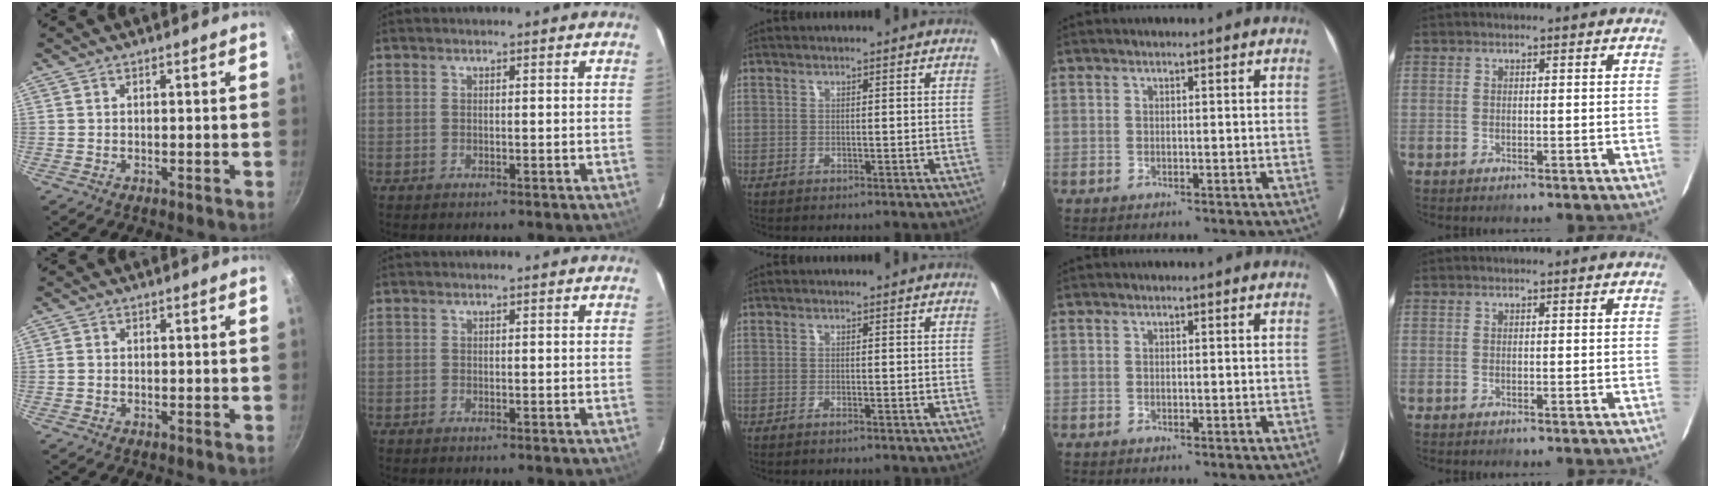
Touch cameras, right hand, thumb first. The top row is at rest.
{"thumb": {"total": 0.6, "force": [-0.1, 0.5, 0.2], "torque": [-0.005, 0.002, -0.004]}, "middle": {"total": 0.8, "force": [-0.5, -0.1, 0.5], "torque": [-0.011, 0.000, -0.012]}}